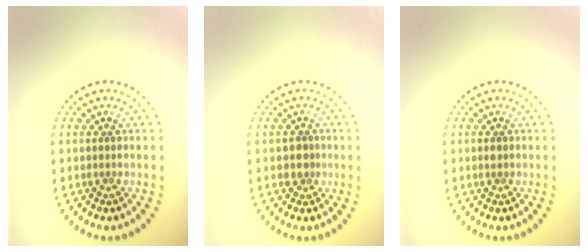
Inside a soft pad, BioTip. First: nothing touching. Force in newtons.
{"total": 1.5, "press": 1.2, "slide": 0.9}
{"total": 0.7, "press": 0.7, "slide": 0.1}